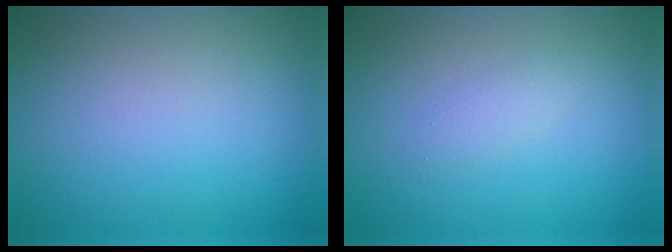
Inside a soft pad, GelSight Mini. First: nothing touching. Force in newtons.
{"total": 1.1, "press": 1.1, "slide": 0.0}